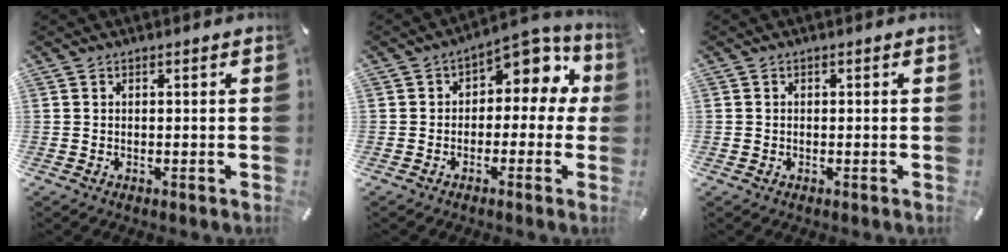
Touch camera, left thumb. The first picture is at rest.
{"total": 8.6, "force": [3.0, 5.5, 5.9], "torque": [-0.072, -0.022, 0.048]}
{"total": 0.7, "force": [-0.1, 0.7, 0.2], "torque": [-0.001, 0.005, -0.004]}